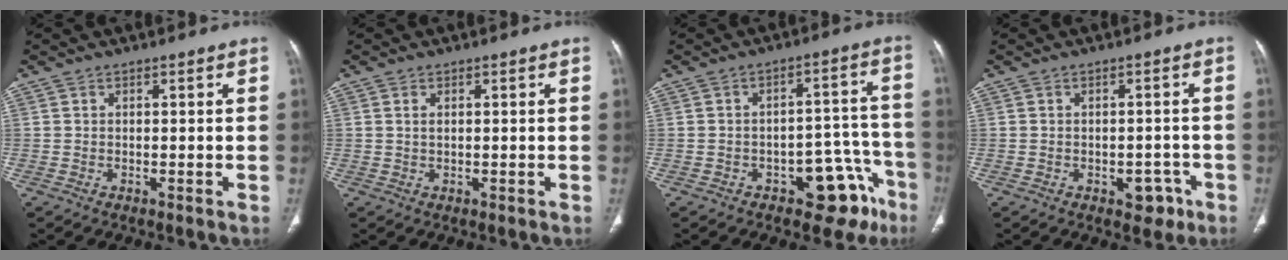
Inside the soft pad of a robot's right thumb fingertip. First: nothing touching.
{"total": 1.1, "force": [0.4, 0.5, 0.9], "torque": [-0.021, 0.003, 0.009]}
{"total": 11.5, "force": [-6.6, 6.4, 6.8], "torque": [-0.031, 0.070, -0.082]}
{"total": 3.9, "force": [-2.0, 2.7, 2.0], "torque": [-0.002, 0.017, -0.021]}